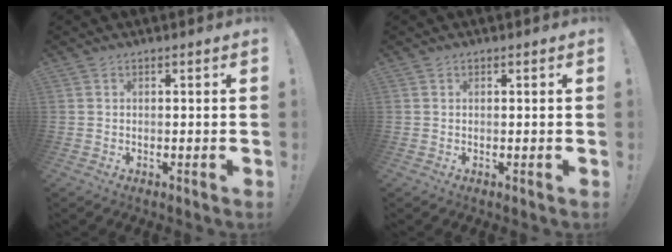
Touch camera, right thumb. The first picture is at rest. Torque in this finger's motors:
{"motor_torque": [-0.33, -0.15, 0.27, -0.15, -0.02]}